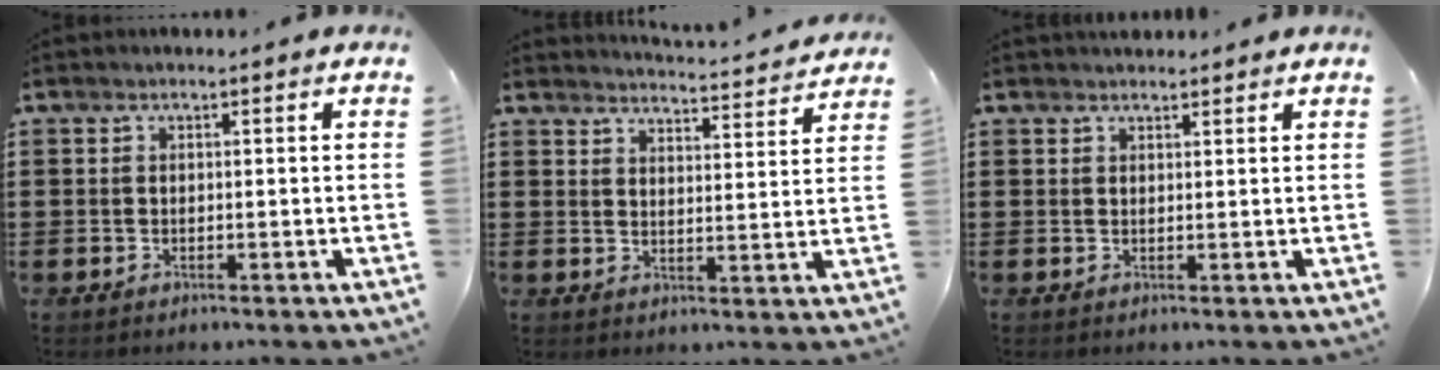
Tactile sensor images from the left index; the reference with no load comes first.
{"total": 3.7, "force": [3.7, -0.4, 0.0], "torque": [-0.011, -0.031, 0.059]}
{"total": 1.5, "force": [1.4, 0.3, 0.0], "torque": [-0.003, 0.003, 0.028]}